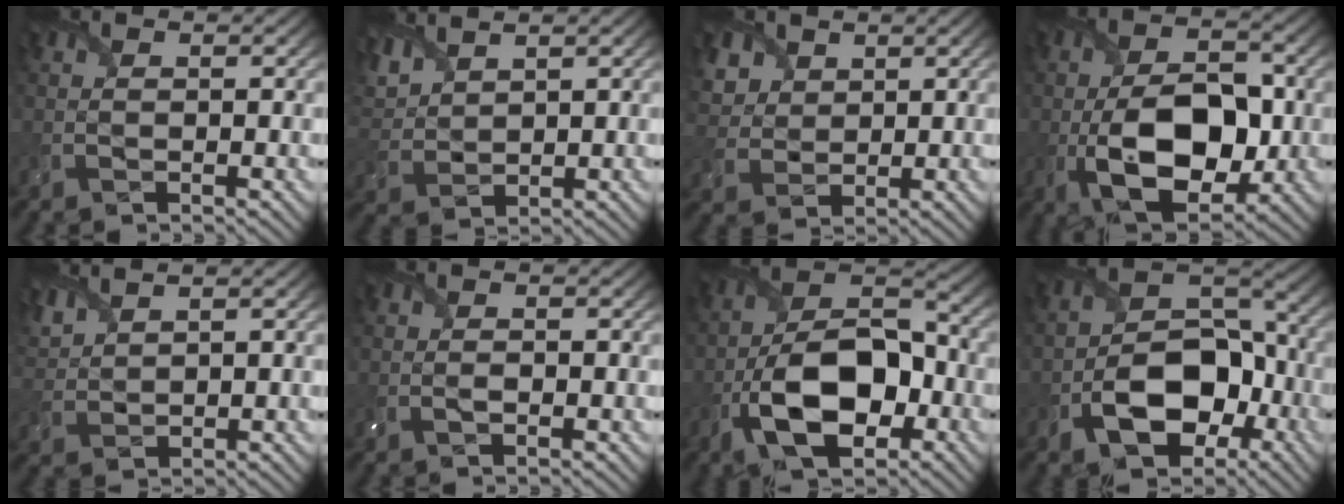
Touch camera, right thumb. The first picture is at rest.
{"total": 5.5, "force": [4.2, 2.3, 2.8], "torque": [-0.087, 0.012, 0.088]}
{"total": 5.7, "force": [2.9, 4.3, 2.3], "torque": [-0.090, -0.001, 0.060]}
{"total": 11.8, "force": [-2.3, 7.0, 9.2], "torque": [-0.175, -0.019, -0.033]}
{"total": 4.1, "force": [3.5, 1.2, 1.8], "torque": [-0.061, 0.012, 0.078]}
{"total": 0.9, "force": [-0.4, 0.5, 0.7], "torque": [-0.016, -0.001, -0.007]}
{"total": 12.5, "force": [-4.8, 6.8, 9.4], "torque": [-0.178, -0.003, -0.095]}
{"total": 10.9, "force": [-4.5, 6.7, 7.3], "torque": [-0.128, -0.006, -0.081]}